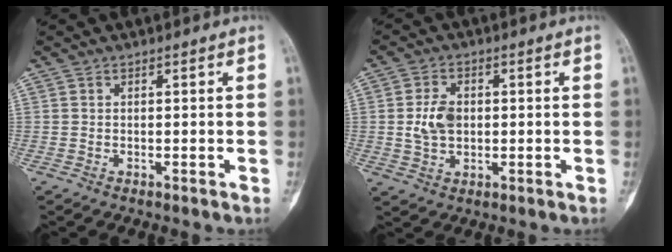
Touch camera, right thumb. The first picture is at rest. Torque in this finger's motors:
{"motor_torque": [-0.05, 0.08, 0.17, 0.17, 0.02]}